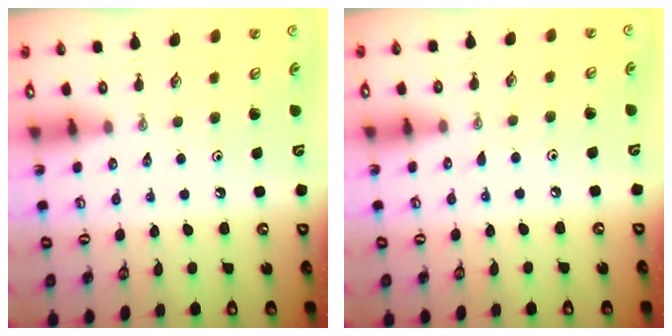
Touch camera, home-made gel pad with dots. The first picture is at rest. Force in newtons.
{"total": 3.0, "press": 3.0, "slide": 0.3}